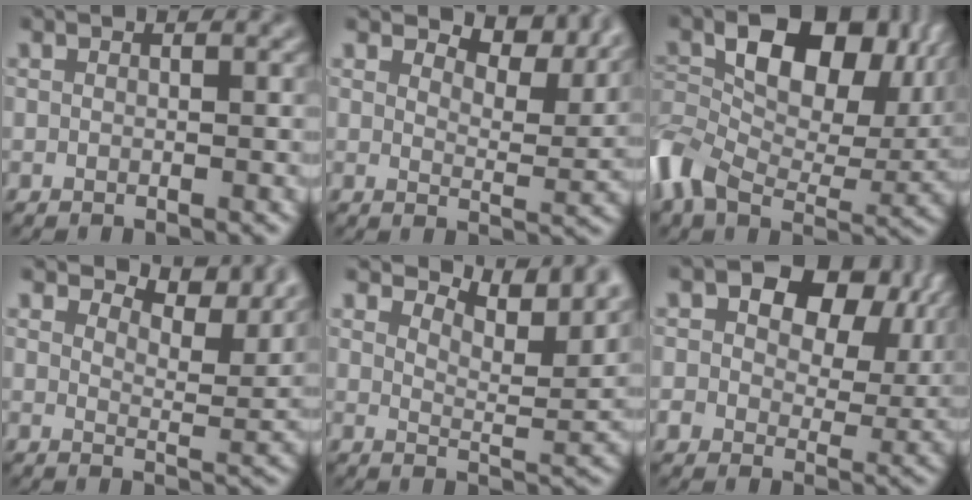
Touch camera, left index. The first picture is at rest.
{"total": 6.5, "force": [5.8, 1.9, 2.4], "torque": [-0.047, 0.000, 0.074]}
{"total": 13.8, "force": [2.6, 9.4, 9.7], "torque": [-0.198, -0.005, 0.039]}
{"total": 7.2, "force": [6.8, 1.4, 2.2], "torque": [-0.048, 0.003, 0.089]}
{"total": 7.8, "force": [7.1, 1.5, 2.7], "torque": [-0.049, 0.006, 0.098]}
{"total": 10.4, "force": [3.8, 7.0, 6.7], "torque": [-0.110, 0.000, 0.059]}